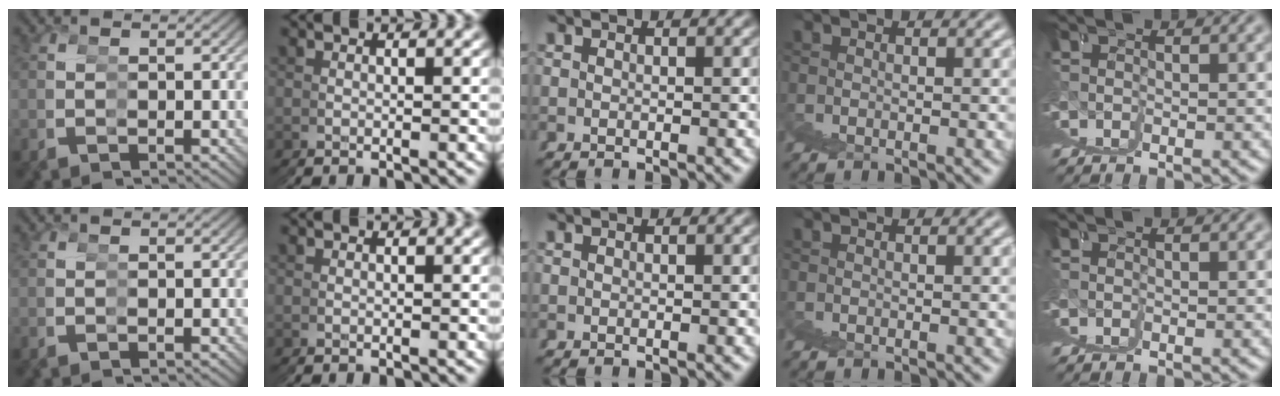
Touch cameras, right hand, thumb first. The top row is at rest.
{}